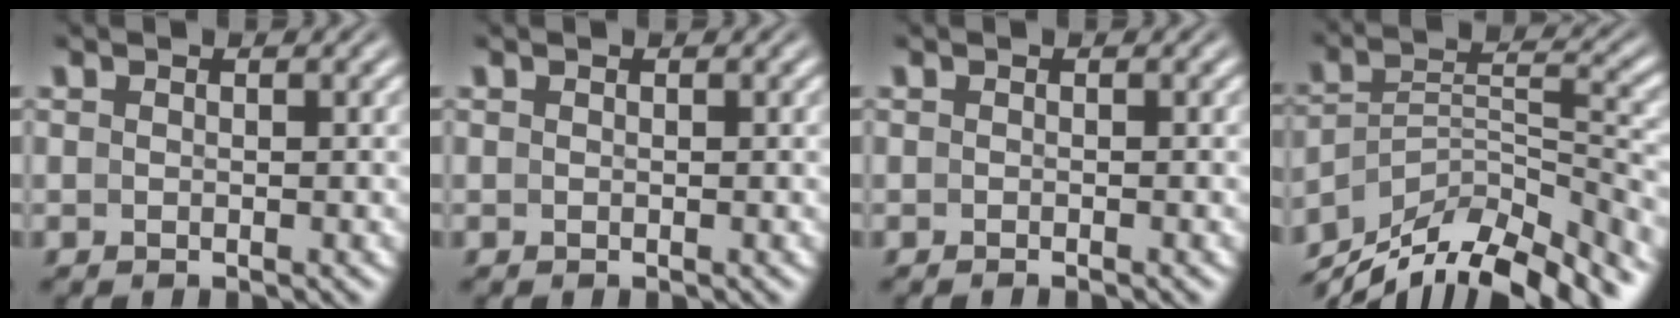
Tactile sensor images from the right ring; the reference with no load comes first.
{"total": 0.0}
{"total": 0.7, "force": [-0.6, -0.3, 0.1], "torque": [0.001, 0.003, -0.011]}
{"total": 11.1, "force": [-7.5, 5.2, 6.2], "torque": [-0.093, -0.037, -0.103]}